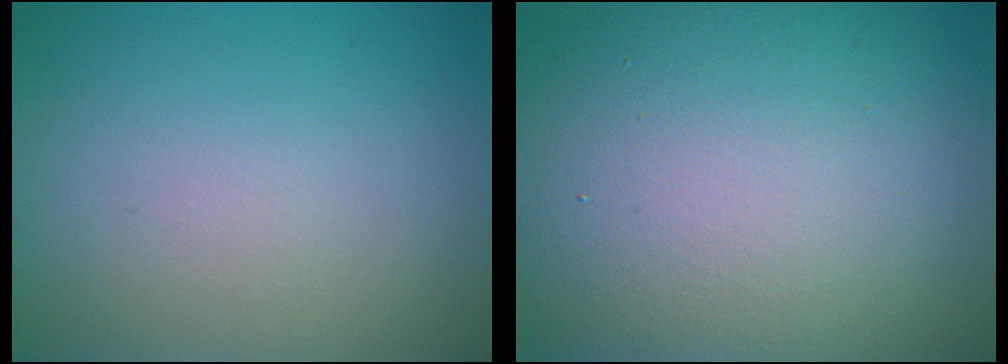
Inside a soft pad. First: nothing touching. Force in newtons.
{"total": 17.8, "press": 17.8, "slide": 0.6}